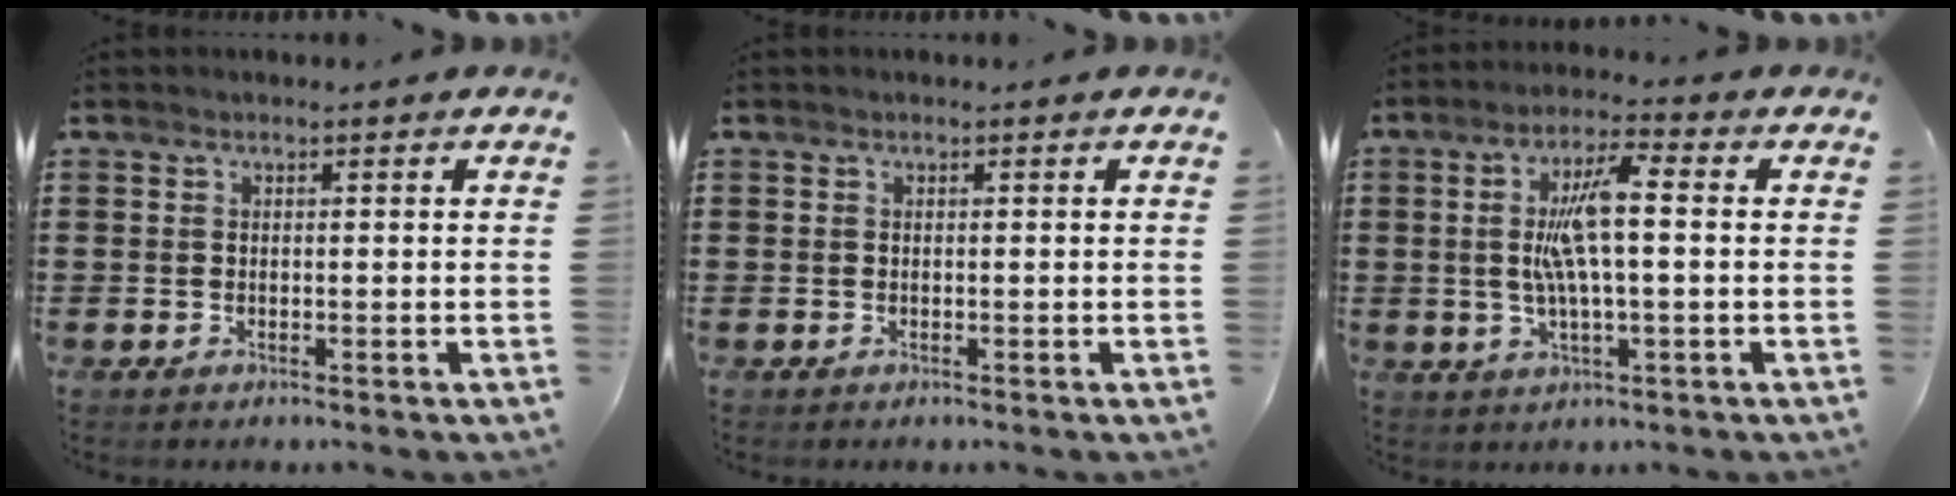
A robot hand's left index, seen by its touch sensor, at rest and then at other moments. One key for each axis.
{"total": 0.0}
{"total": 8.1, "fx": 0.9, "fy": 1.6, "fz": 7.8, "tx": -0.170, "ty": -0.001, "tz": 0.004}